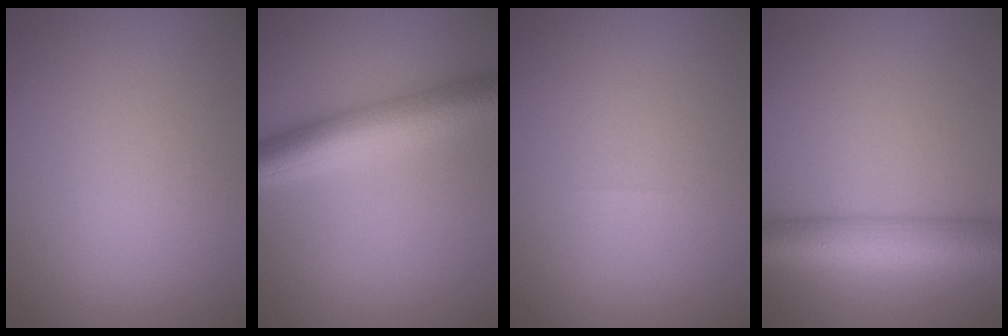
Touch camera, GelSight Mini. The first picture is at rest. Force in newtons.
{"total": 6.7, "press": 6.7, "slide": 0.3}
{"total": 0.0}
{"total": 7.3, "press": 7.3, "slide": 0.2}